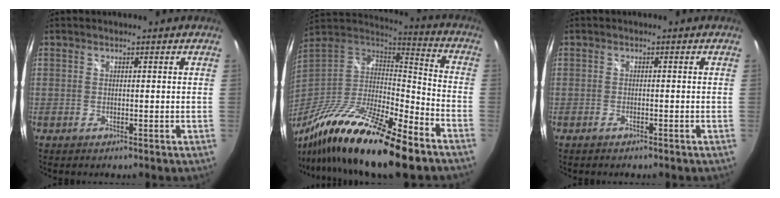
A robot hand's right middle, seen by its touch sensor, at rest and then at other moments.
{"total": 24.2, "force": [-16.2, 5.5, 17.1], "torque": [-0.325, -0.034, -0.286]}
{"total": 1.0, "force": [-0.9, 0.3, 0.4], "torque": [-0.011, 0.000, -0.015]}